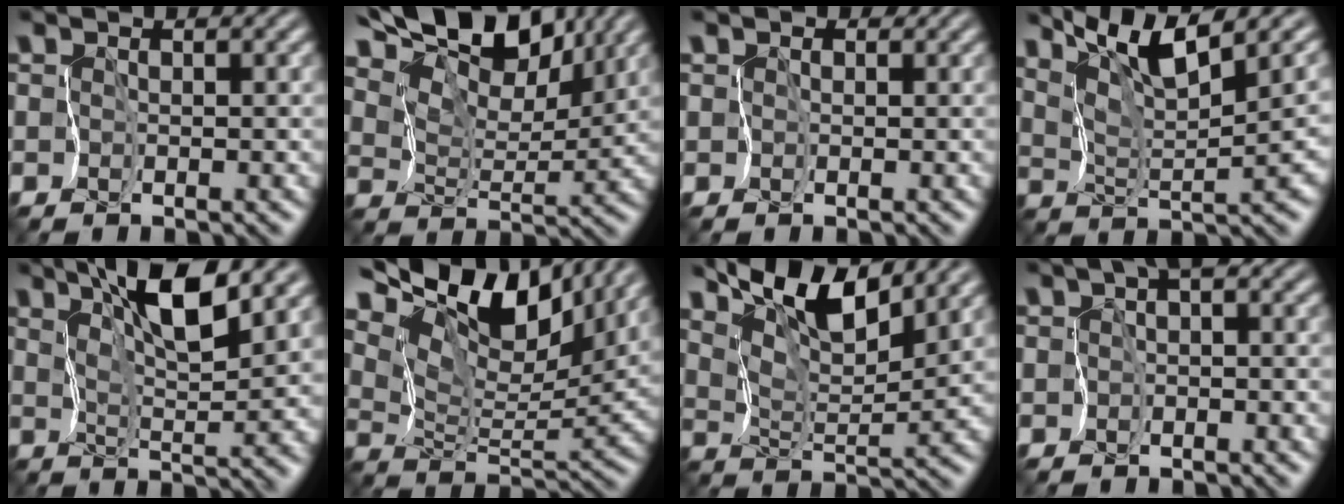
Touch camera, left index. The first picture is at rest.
{"total": 10.0, "force": [8.4, 3.1, 4.5], "torque": [-0.086, 0.007, 0.132]}
{"total": 1.4, "force": [0.4, 1.2, 0.6], "torque": [0.005, 0.018, -0.008]}
{"total": 6.6, "force": [5.1, 0.2, 4.2], "torque": [-0.078, 0.016, 0.100]}
{"total": 7.0, "force": [4.3, 0.7, 5.5], "torque": [-0.100, 0.006, 0.080]}
{"total": 11.6, "force": [8.7, 4.2, 6.5], "torque": [-0.140, 0.024, 0.154]}
{"total": 6.8, "force": [5.7, 0.9, 3.6], "torque": [-0.072, 0.006, 0.103]}
{"total": 2.4, "force": [0.1, 1.3, 2.0], "torque": [-0.029, 0.010, -0.005]}